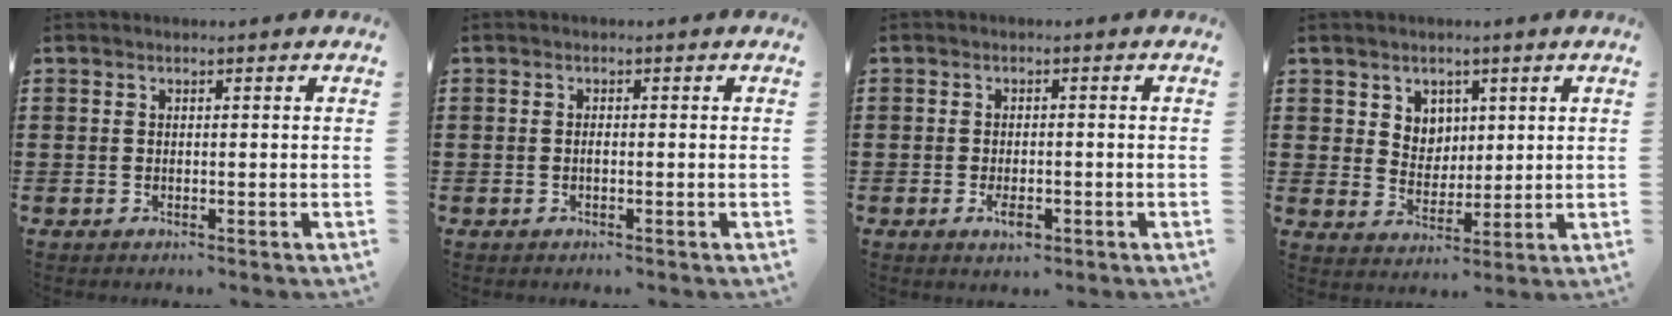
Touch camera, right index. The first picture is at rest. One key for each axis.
{"total": 0.6, "fx": -0.2, "fy": 0.1, "fz": 0.5, "tx": -0.012, "ty": -0.004, "tz": -0.003}
{"total": 2.8, "fx": -1.3, "fy": 1.1, "fz": 2.2, "tx": -0.045, "ty": -0.002, "tz": -0.025}
{"total": 4.6, "fx": 2.5, "fy": 3.8, "fz": 0.4, "tx": -0.021, "ty": 0.004, "tz": 0.045}